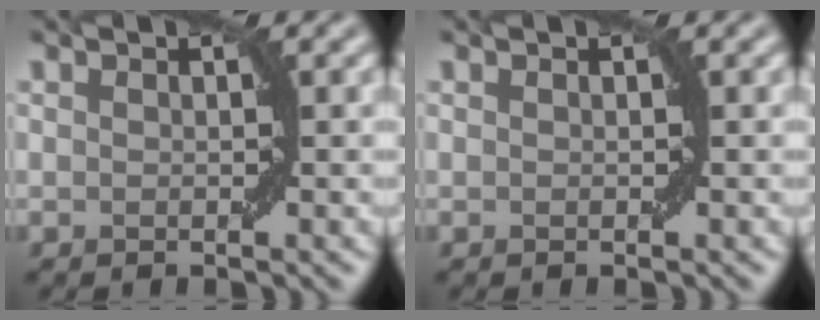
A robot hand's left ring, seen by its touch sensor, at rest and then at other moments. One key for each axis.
{"total": 0.0}